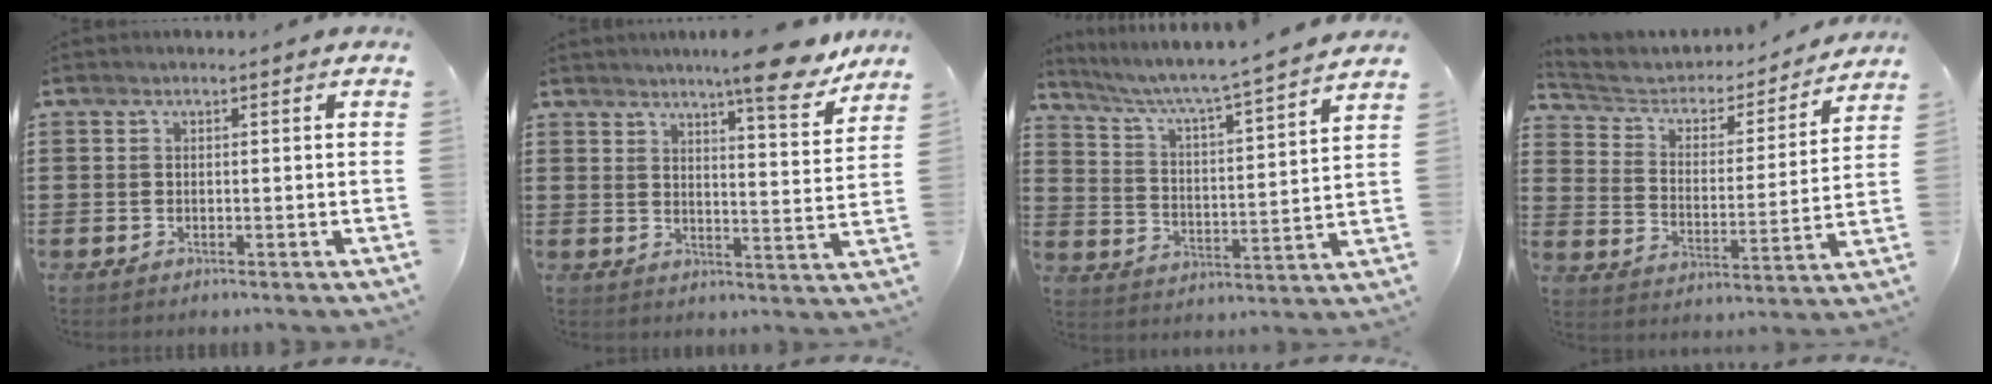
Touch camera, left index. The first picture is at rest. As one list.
[{"total": 9.4, "force": [7.9, 0.4, 5.1], "torque": [-0.073, -0.044, 0.131]}, {"total": 4.8, "force": [4.1, -0.8, 2.3], "torque": [-0.064, -0.042, 0.057]}, {"total": 3.7, "force": [3.2, 1.8, 0.8], "torque": [-0.042, -0.028, 0.045]}]